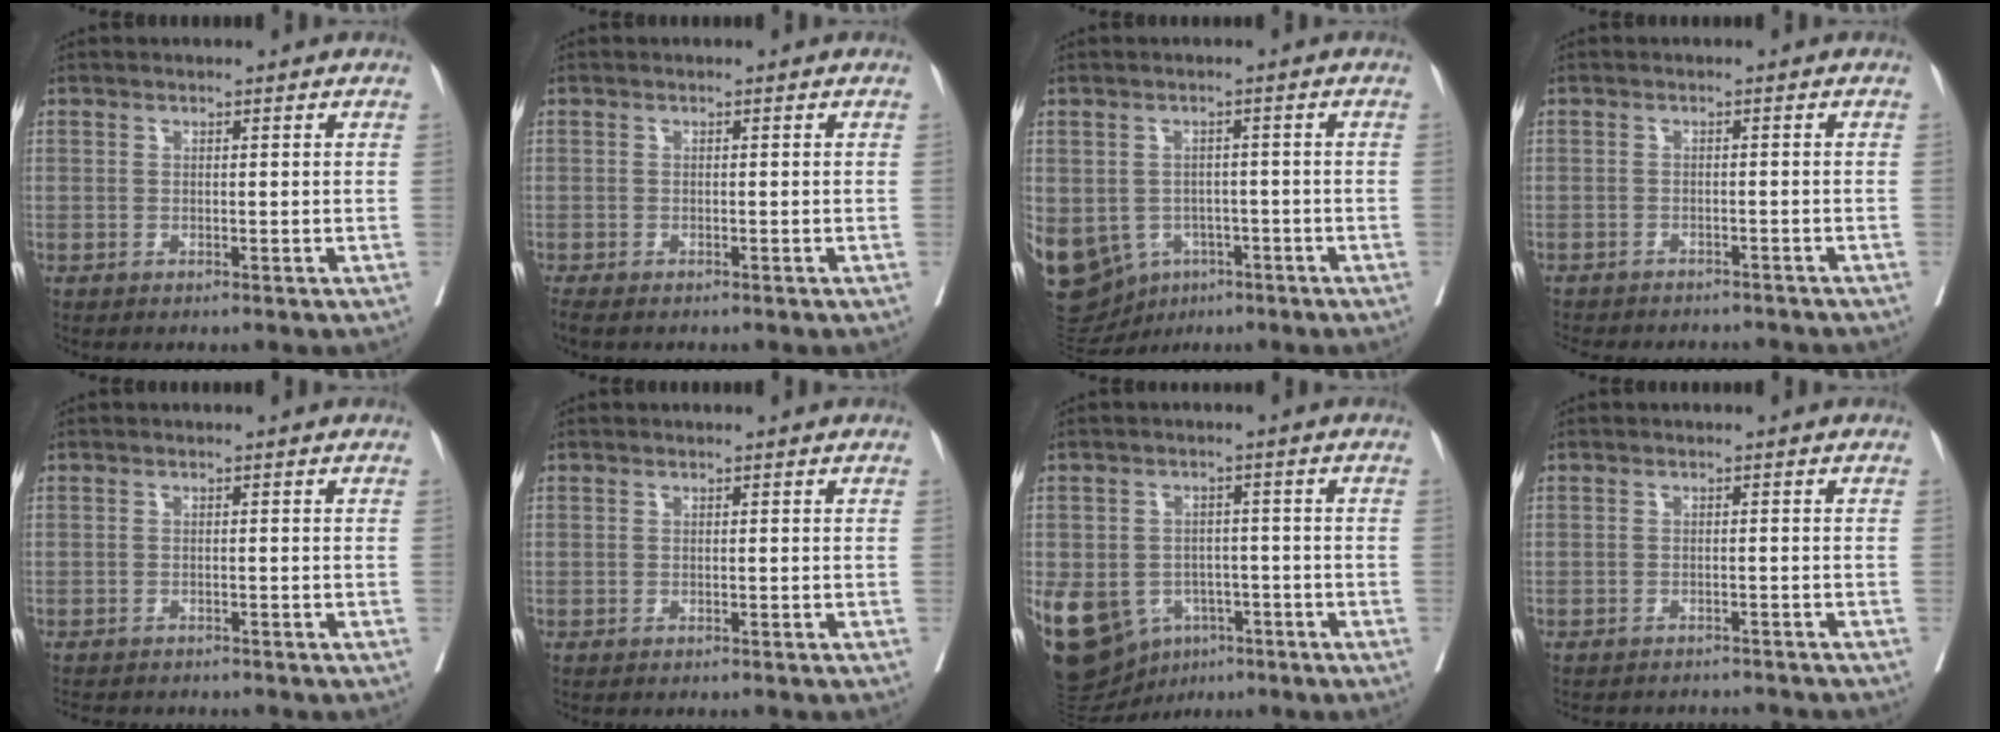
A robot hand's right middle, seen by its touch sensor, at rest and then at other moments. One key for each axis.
{"total": 3.7, "fx": -3.1, "fy": 0.7, "fz": 1.8, "tx": -0.024, "ty": -0.010, "tz": -0.048}
{"total": 26.8, "fx": -10.7, "fy": 21.4, "fz": 12.0, "tx": -0.399, "ty": -0.012, "tz": -0.146}
{"total": 11.4, "fx": -10.4, "fy": 3.2, "fz": 3.4, "tx": -0.062, "ty": 0.000, "tz": -0.125}
{"total": 9.0, "fx": -8.2, "fy": 1.8, "fz": 3.1, "tx": -0.049, "ty": -0.008, "tz": -0.107}
{"total": 3.7, "fx": -3.5, "fy": 0.1, "fz": 1.4, "tx": -0.013, "ty": -0.006, "tz": -0.045}
{"total": 19.0, "fx": -8.1, "fy": 14.4, "fz": 9.3, "tx": -0.243, "ty": 0.001, "tz": -0.113}
{"total": 10.1, "fx": -9.7, "fy": 1.4, "fz": 2.1, "tx": -0.033, "ty": 0.005, "tz": -0.115}